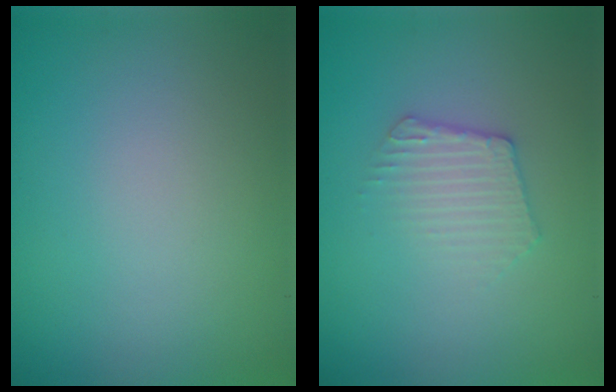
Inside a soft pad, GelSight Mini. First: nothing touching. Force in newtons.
{"total": 2.4, "press": 2.4, "slide": 0.3}